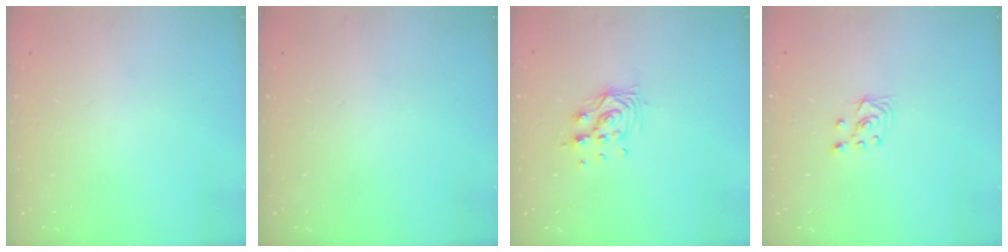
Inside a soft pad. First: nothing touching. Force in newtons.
{"total": 0.0}
{"total": 9.5, "press": 9.5, "slide": 0.7}
{"total": 2.6, "press": 2.5, "slide": 1.0}